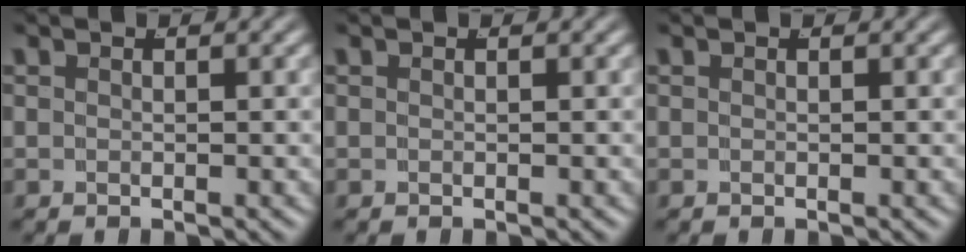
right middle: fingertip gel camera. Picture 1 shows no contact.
{"total": 0.0}
{"total": 0.0}